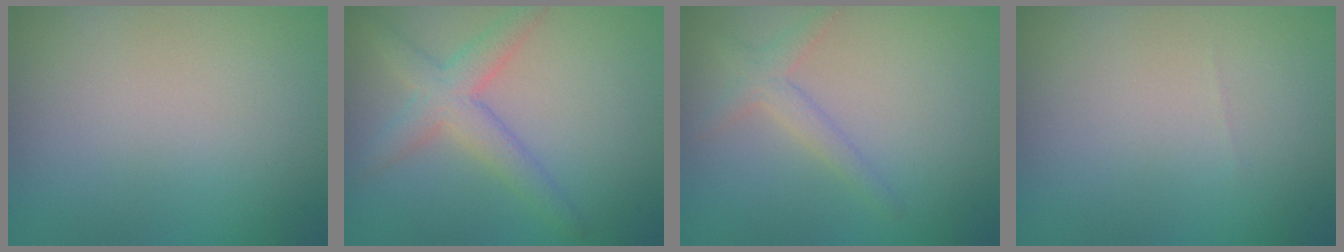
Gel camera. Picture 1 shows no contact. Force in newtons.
{"total": 3.7, "press": 3.7, "slide": 0.1}
{"total": 2.0, "press": 2.0, "slide": 0.2}
{"total": 0.0}